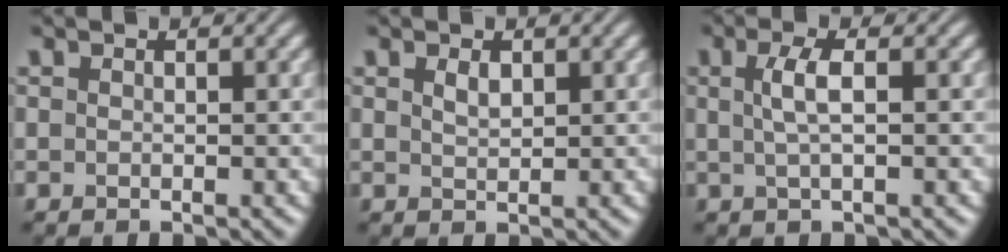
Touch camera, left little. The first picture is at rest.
{"total": 1.2, "force": [0.7, 0.6, 0.8], "torque": [-0.018, 0.001, 0.015]}
{"total": 2.5, "force": [0.4, 0.6, 2.4], "torque": [-0.049, 0.005, 0.007]}